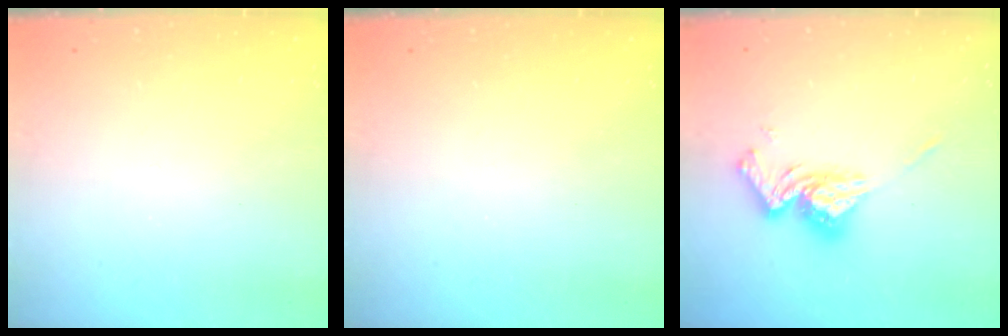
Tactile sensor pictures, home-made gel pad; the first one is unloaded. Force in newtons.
{"total": 0.0}
{"total": 13.5, "press": 13.4, "slide": 1.2}